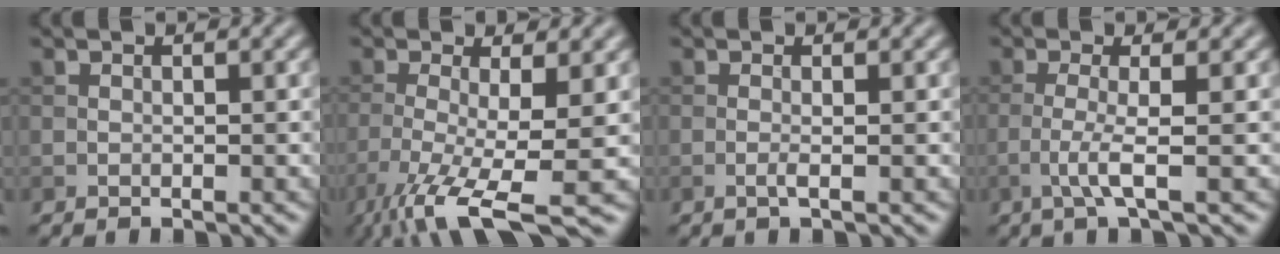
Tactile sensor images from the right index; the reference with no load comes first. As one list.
[{"total": 8.9, "force": [-4.4, 2.1, 7.5], "torque": [-0.141, -0.020, -0.082]}, {"total": 1.0, "force": [-0.2, 0.1, 1.0], "torque": [-0.019, -0.002, -0.007]}, {"total": 2.8, "force": [-0.9, 0.3, 2.7], "torque": [-0.058, 0.001, -0.026]}]